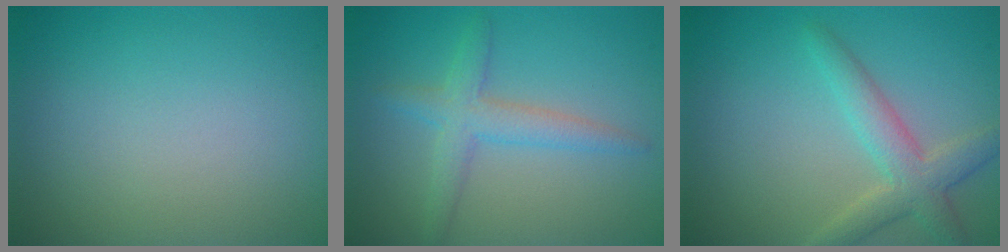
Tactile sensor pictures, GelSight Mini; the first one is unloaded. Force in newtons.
{"total": 3.0, "press": 3.0, "slide": 0.1}
{"total": 3.5, "press": 3.5, "slide": 0.2}